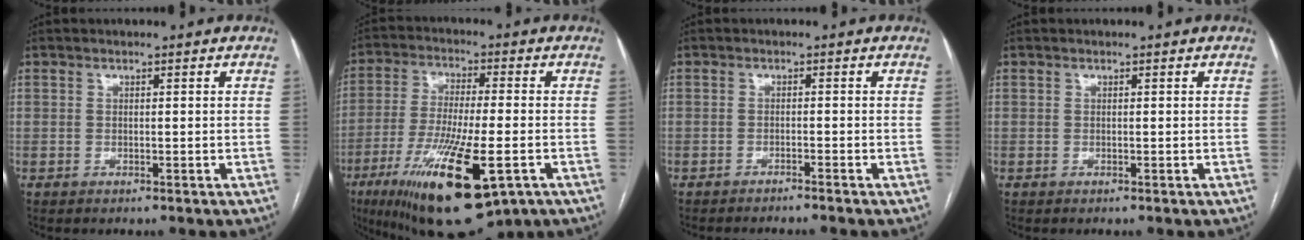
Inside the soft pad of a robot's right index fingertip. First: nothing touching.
{"total": 19.4, "force": [-9.0, 4.1, 16.7], "torque": [-0.297, -0.040, -0.141]}
{"total": 3.2, "force": [-2.9, -0.9, 1.2], "torque": [-0.006, 0.004, -0.041]}
{"total": 0.0}